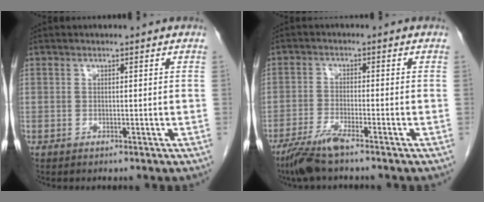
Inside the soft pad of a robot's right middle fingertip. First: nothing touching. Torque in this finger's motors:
{"motor_torque": [-0.13, -0.30, 0.07, 0.03]}